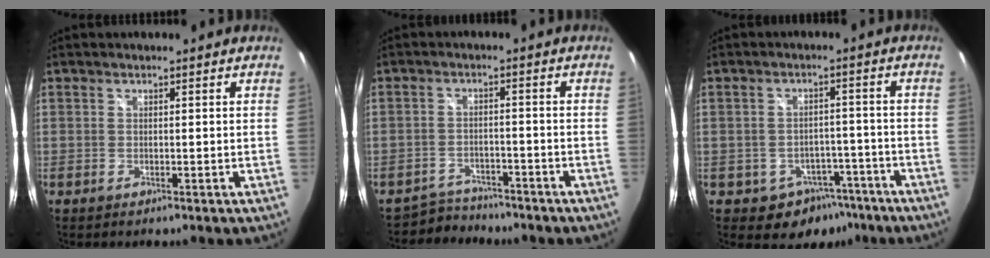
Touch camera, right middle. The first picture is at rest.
{"total": 6.0, "force": [-5.4, 2.6, 0.2], "torque": [-0.018, 0.005, -0.084]}
{"total": 7.3, "force": [-4.7, 5.3, 1.8], "torque": [-0.034, 0.024, -0.046]}